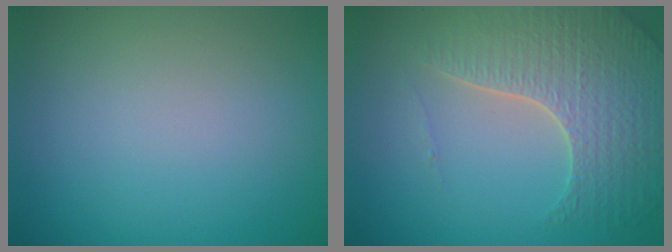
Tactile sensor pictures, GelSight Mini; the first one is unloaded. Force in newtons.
{"total": 5.8, "press": 4.7, "slide": 3.3}